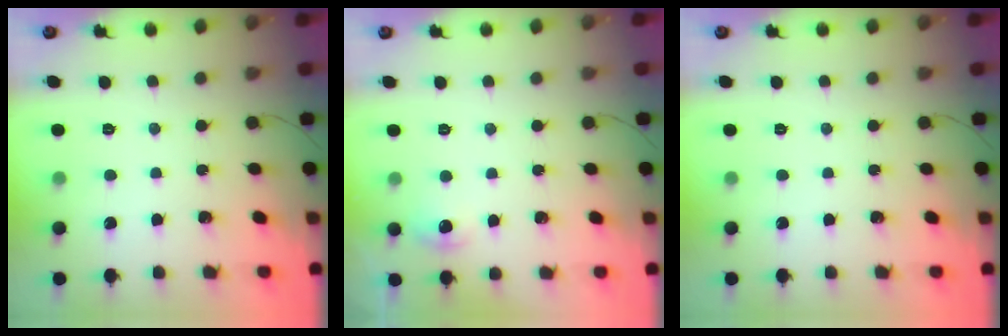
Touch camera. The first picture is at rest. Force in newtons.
{"total": 12.3, "press": 5.3, "slide": 11.1}
{"total": 0.0}